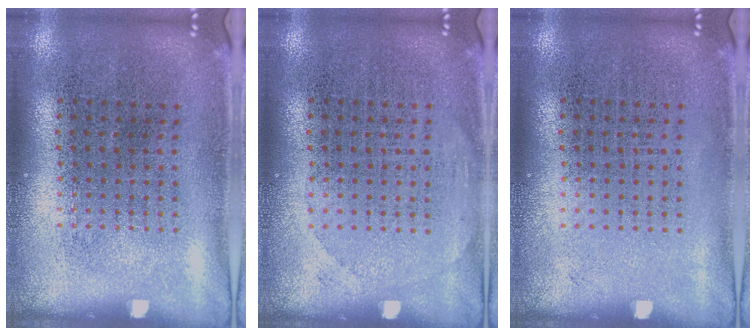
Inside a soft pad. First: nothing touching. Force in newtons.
{"total": 0.8, "press": 0.8, "slide": 0.2}
{"total": 0.0}